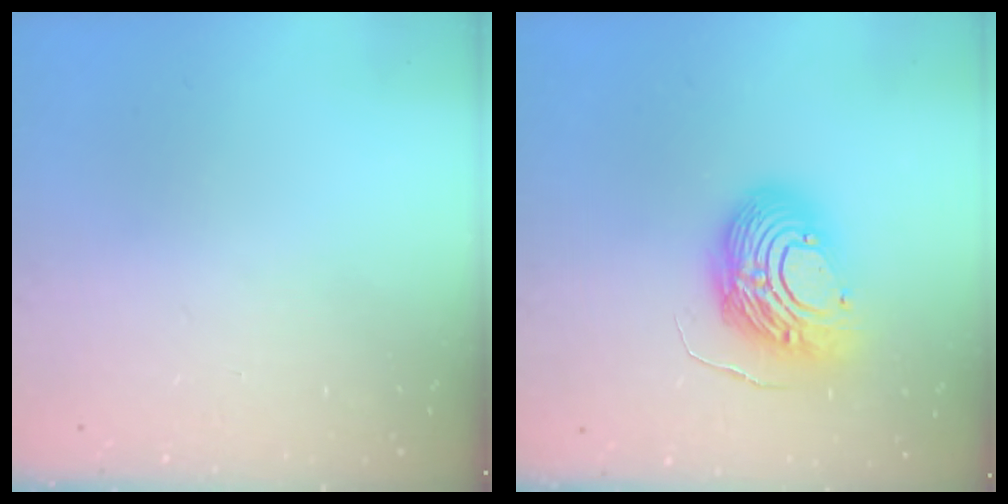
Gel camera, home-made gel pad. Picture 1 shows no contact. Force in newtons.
{"total": 14.1, "press": 14.1, "slide": 1.2}